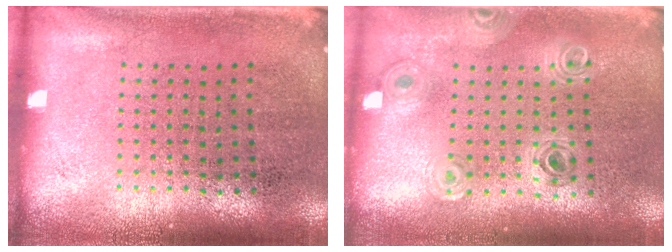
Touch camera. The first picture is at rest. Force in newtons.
{"total": 0.9, "press": 0.9, "slide": 0.1}